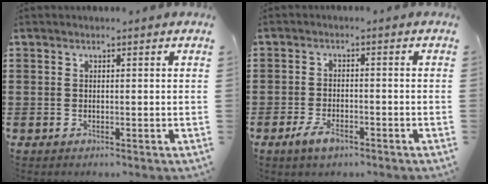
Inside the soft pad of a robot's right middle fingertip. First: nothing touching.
{"total": 3.5, "force": [-2.1, 1.5, 2.4], "torque": [-0.052, 0.001, -0.042]}